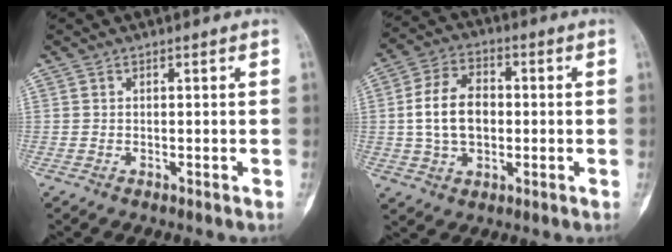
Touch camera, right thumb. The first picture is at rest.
{"total": 11.1, "force": [0.1, 7.5, 8.2], "torque": [-0.138, 0.016, 0.000]}